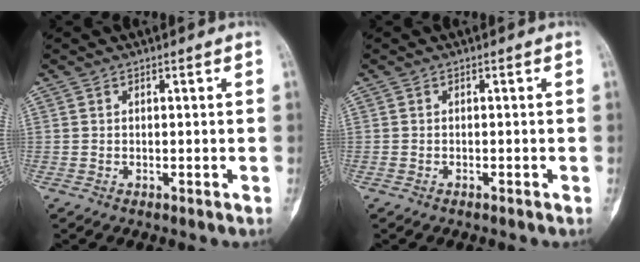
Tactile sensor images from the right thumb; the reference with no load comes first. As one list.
[{"total": 0.6, "force": [-0.5, 0.3, 0.2], "torque": [-0.005, 0.005, -0.009]}]